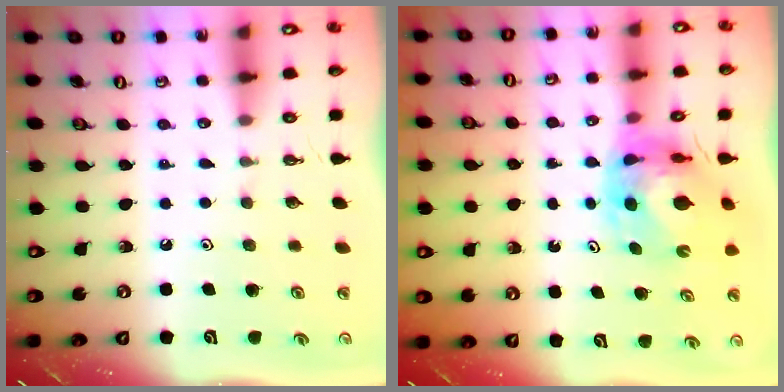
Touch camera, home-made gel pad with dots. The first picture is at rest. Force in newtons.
{"total": 10.0, "press": 9.9, "slide": 1.2}